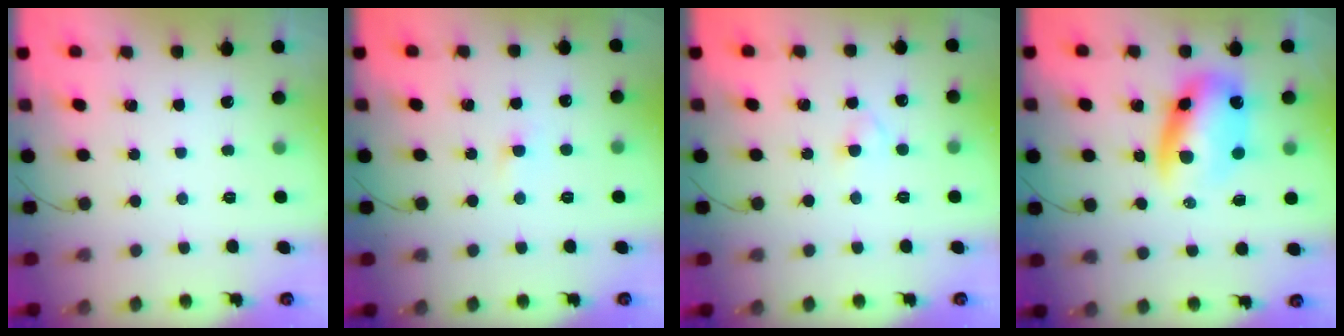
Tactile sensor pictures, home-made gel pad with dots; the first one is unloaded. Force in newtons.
{"total": 1.7, "press": 1.5, "slide": 0.8}
{"total": 2.4, "press": 2.1, "slide": 1.1}
{"total": 10.1, "press": 9.8, "slide": 2.3}